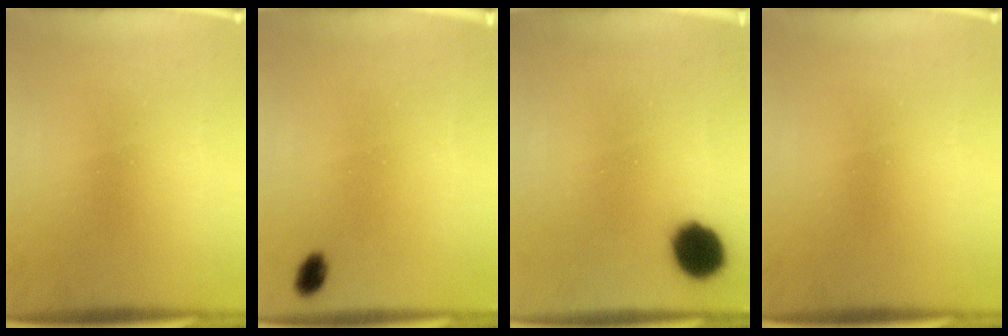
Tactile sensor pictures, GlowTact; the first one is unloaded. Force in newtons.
{"total": 2.2}
{"total": 8.1}
{"total": 0.0}